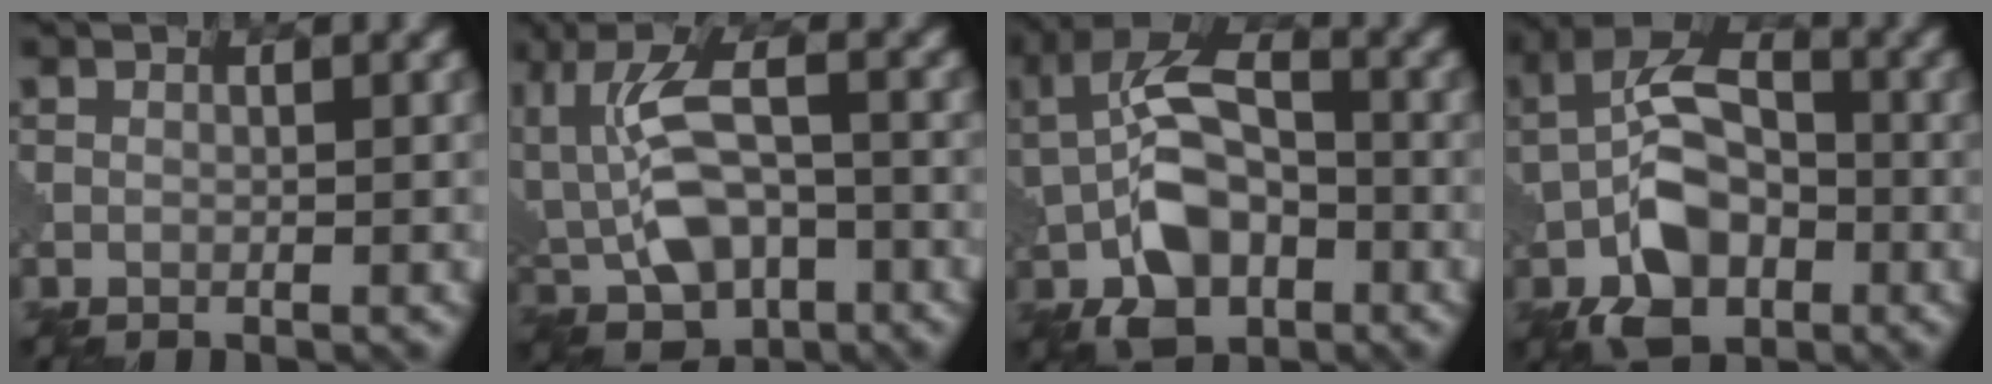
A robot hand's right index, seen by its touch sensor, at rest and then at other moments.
{"total": 8.6, "force": [-0.7, 5.0, 7.0], "torque": [-0.124, 0.011, -0.023]}
{"total": 9.3, "force": [-2.0, 5.5, 7.2], "torque": [-0.143, 0.006, -0.051]}
{"total": 9.3, "force": [-3.1, 5.5, 6.8], "torque": [-0.136, 0.006, -0.071]}